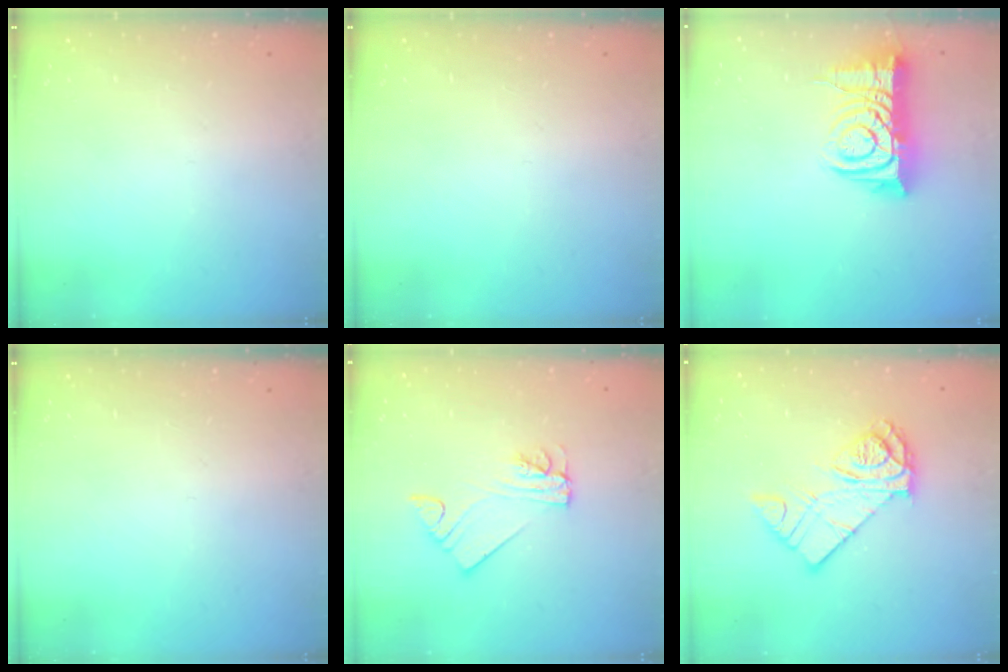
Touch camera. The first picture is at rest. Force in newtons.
{"total": 0.0}
{"total": 12.5, "press": 12.4, "slide": 1.3}
{"total": 0.0}
{"total": 4.5, "press": 4.5, "slide": 0.3}
{"total": 12.9, "press": 12.9, "slide": 0.7}